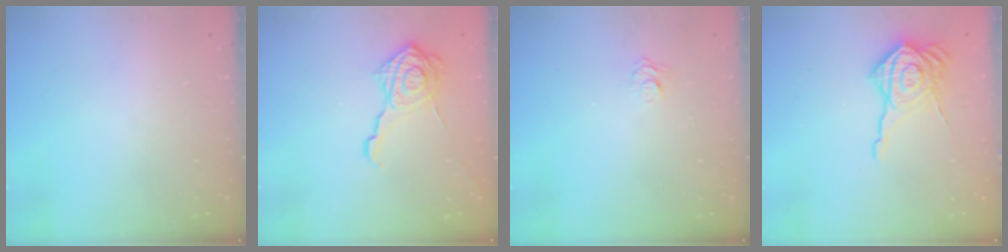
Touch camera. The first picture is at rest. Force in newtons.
{"total": 16.1, "press": 16.1, "slide": 0.5}
{"total": 5.8, "press": 5.7, "slide": 0.7}
{"total": 16.7, "press": 16.6, "slide": 1.2}